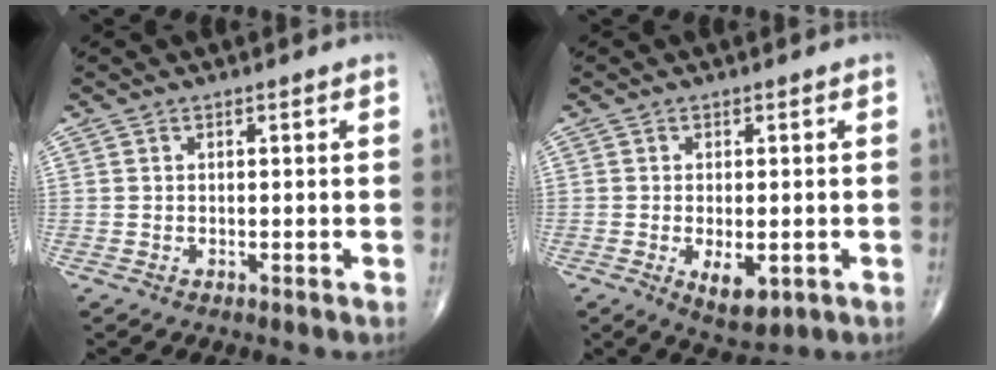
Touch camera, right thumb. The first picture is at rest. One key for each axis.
{"total": 5.9, "fx": -1.6, "fy": 2.9, "fz": 4.9, "tx": -0.072, "ty": -0.011, "tz": -0.017}